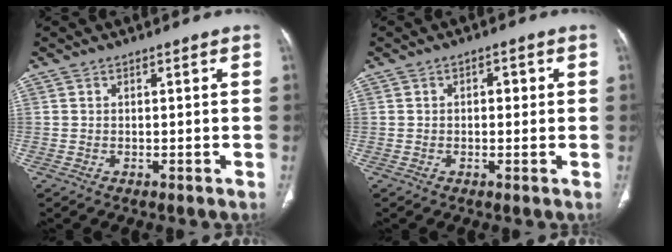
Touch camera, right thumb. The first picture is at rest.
{"total": 2.3, "force": [0.3, 1.5, 1.8], "torque": [-0.018, 0.007, 0.002]}